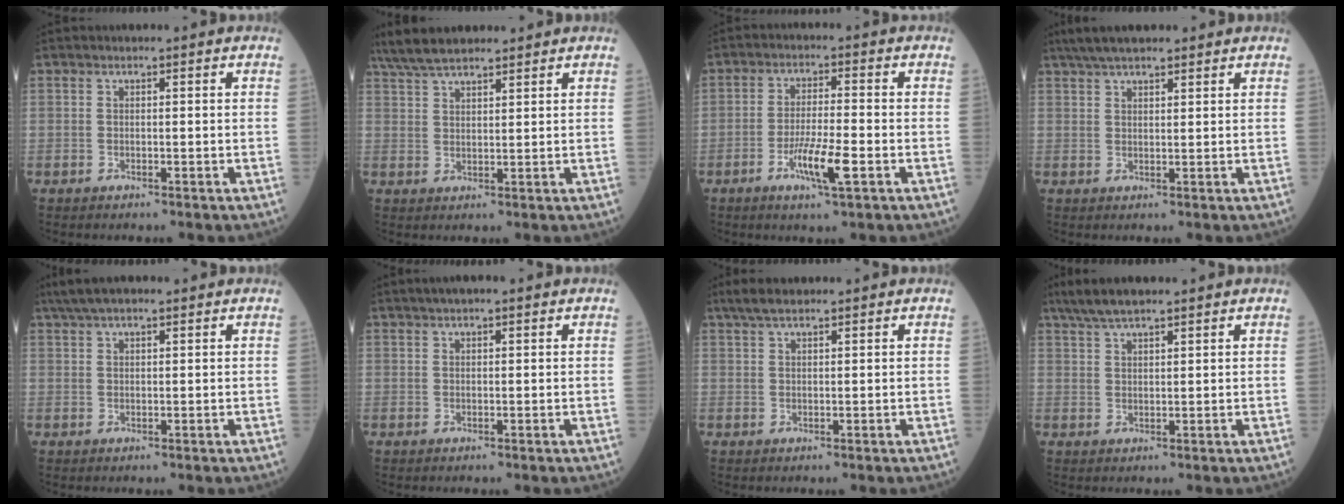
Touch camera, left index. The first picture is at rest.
{"total": 8.9, "force": [7.6, 1.9, 4.2], "torque": [-0.081, 0.032, 0.139]}
{"total": 6.6, "force": [-2.8, 0.4, 5.9], "torque": [-0.116, -0.008, -0.050]}
{"total": 7.2, "force": [5.9, 1.6, 3.9], "torque": [-0.062, 0.034, 0.101]}
{"total": 5.8, "force": [4.5, 1.1, 3.4], "torque": [-0.061, 0.035, 0.080]}
{"total": 3.0, "force": [2.1, 0.7, 2.0], "torque": [-0.033, 0.019, 0.034]}
{"total": 3.5, "force": [2.8, 0.8, 2.0], "torque": [-0.044, 0.016, 0.055]}
{"total": 6.1, "force": [4.9, 0.9, 3.4], "torque": [-0.070, 0.025, 0.091]}